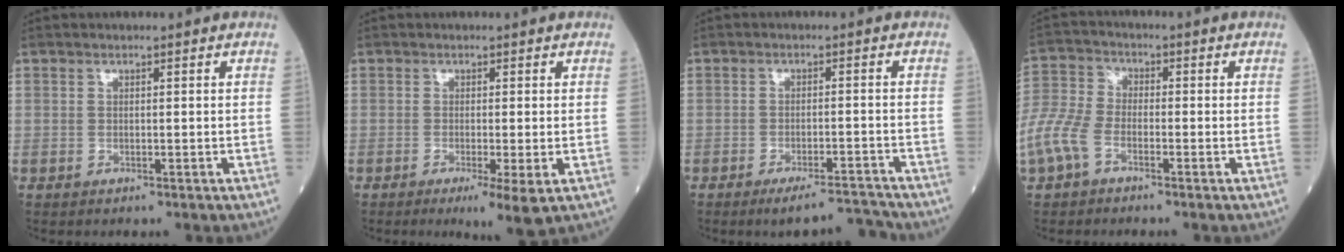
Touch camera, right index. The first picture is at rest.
{"total": 4.4, "force": [-1.8, 0.3, 4.0], "torque": [-0.053, -0.014, -0.025]}
{"total": 5.0, "force": [-4.7, -0.2, 1.6], "torque": [-0.010, 0.000, -0.076]}
{"total": 7.4, "force": [-3.5, 4.1, 5.0], "torque": [-0.133, 0.004, -0.080]}